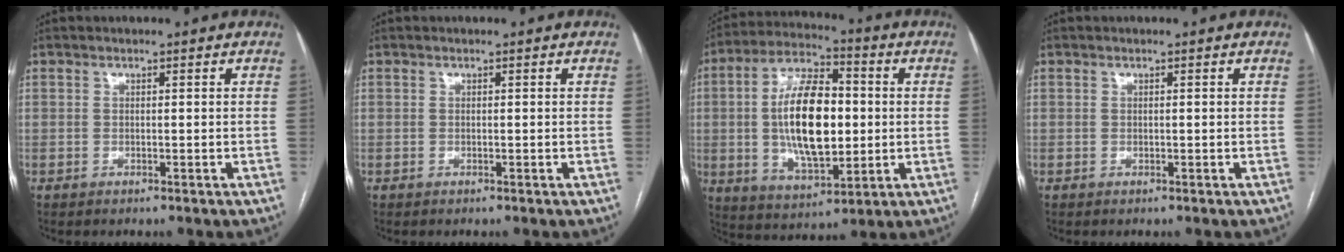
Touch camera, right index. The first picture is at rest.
{"total": 0.0}
{"total": 16.2, "force": [0.3, 7.0, 14.6], "torque": [-0.278, 0.011, 0.010]}
{"total": 0.0}